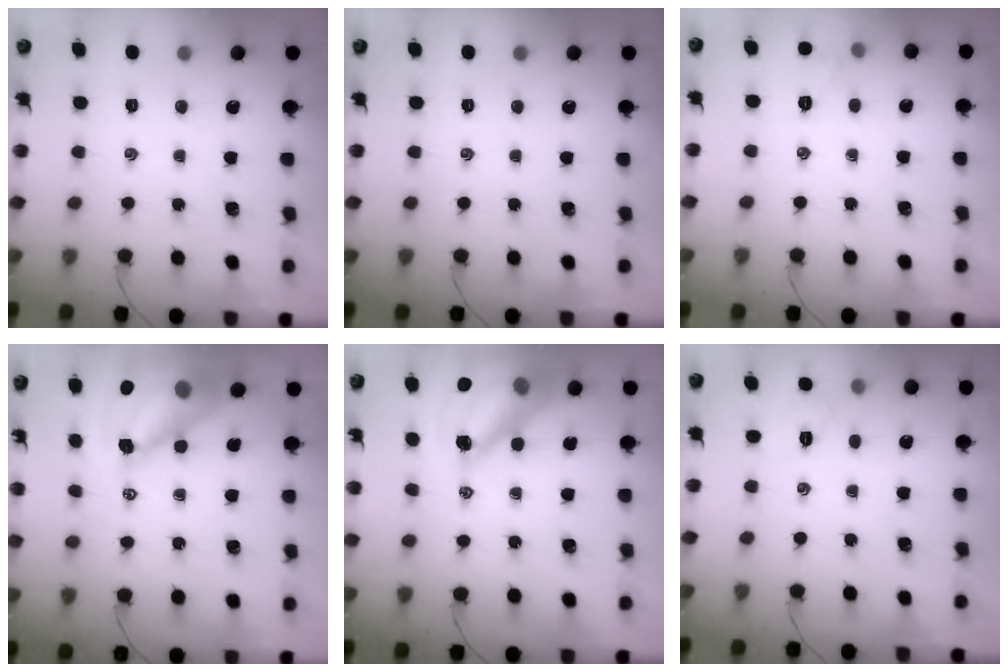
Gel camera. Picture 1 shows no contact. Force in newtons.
{"total": 0.0}
{"total": 5.3, "press": 5.1, "slide": 1.6}
{"total": 12.5, "press": 11.9, "slide": 4.0}
{"total": 15.5, "press": 14.8, "slide": 4.6}
{"total": 3.1, "press": 3.0, "slide": 0.9}